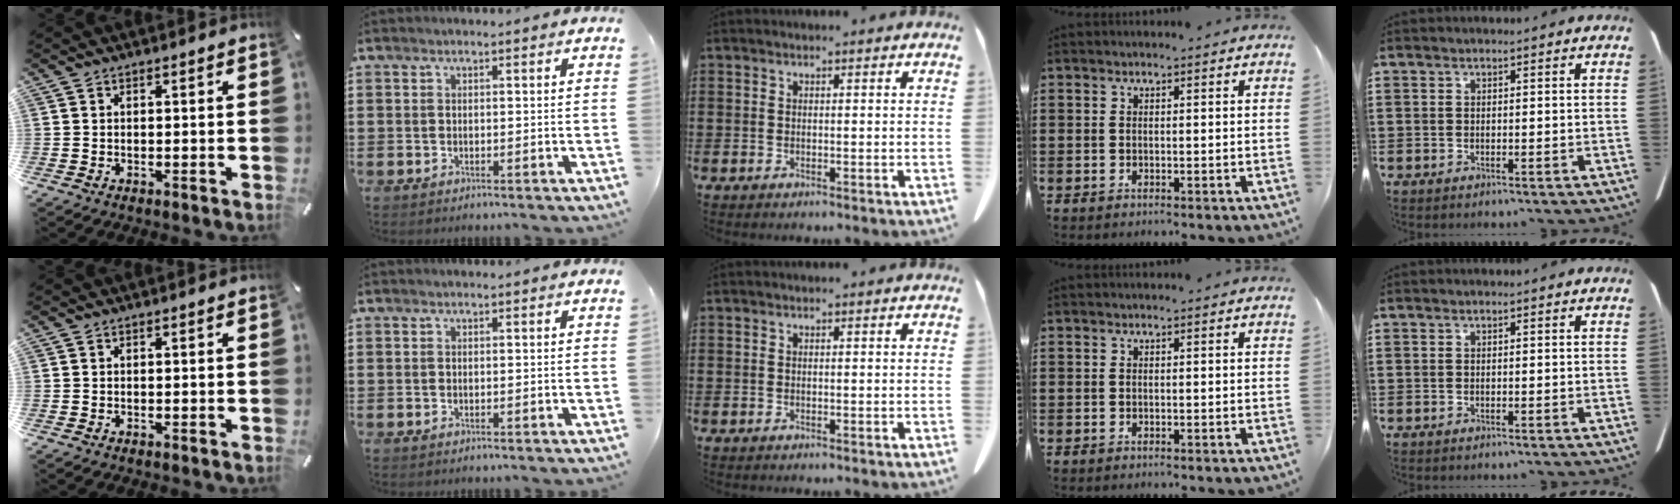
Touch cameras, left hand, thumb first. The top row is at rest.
{}